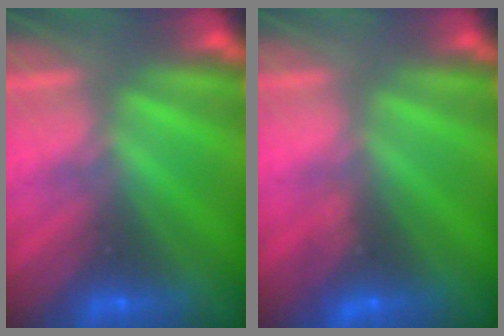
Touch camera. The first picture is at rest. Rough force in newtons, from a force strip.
{"total": 3.5}